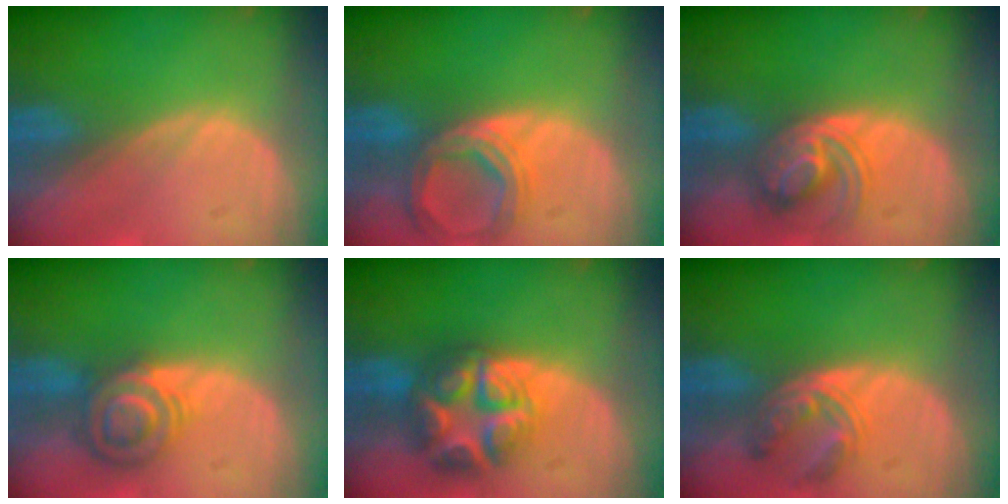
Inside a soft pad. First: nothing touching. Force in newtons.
{"total": 6.9, "press": 6.3, "slide": 2.6}
{"total": 5.6, "press": 5.6, "slide": 0.3}
{"total": 6.2, "press": 6.1, "slide": 1.2}
{"total": 9.0, "press": 9.0, "slide": 0.4}
{"total": 5.4, "press": 5.1, "slide": 1.8}